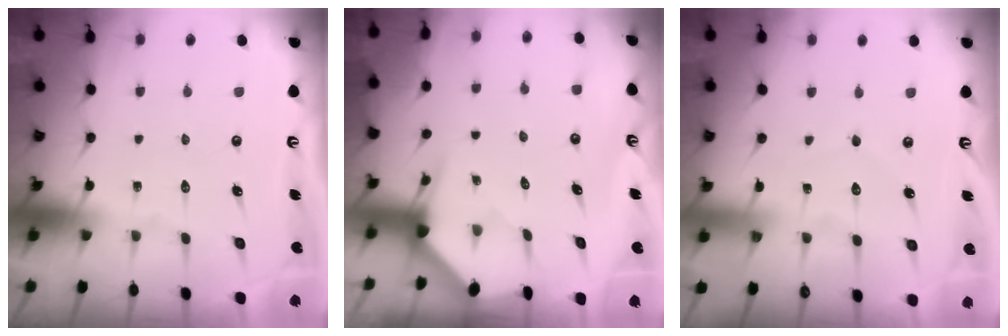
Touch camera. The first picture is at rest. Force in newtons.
{"total": 3.0, "press": 3.0, "slide": 0.2}
{"total": 2.1, "press": 2.1, "slide": 0.1}